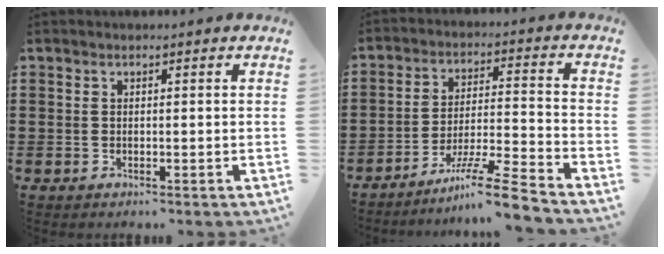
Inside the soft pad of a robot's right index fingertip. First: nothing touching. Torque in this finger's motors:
{"motor_torque": [1.75, -0.38, 0.23, 0.14]}